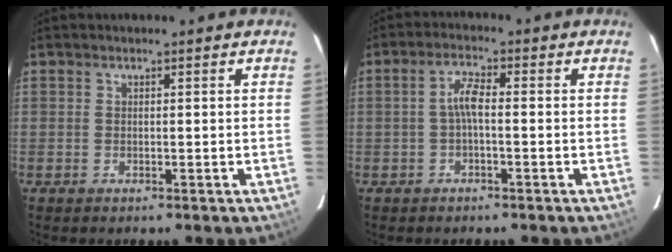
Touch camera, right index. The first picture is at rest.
{"total": 3.2, "force": [-0.7, 0.7, 3.1], "torque": [-0.064, 0.010, -0.015]}